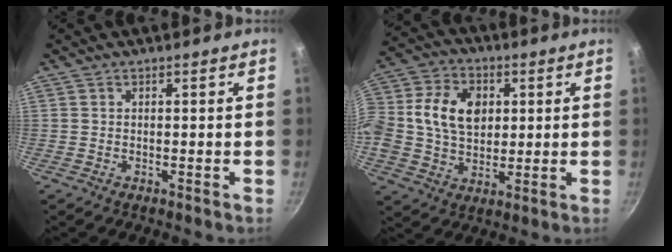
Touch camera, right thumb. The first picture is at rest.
{"total": 16.2, "force": [2.4, 12.2, 10.5], "torque": [-0.188, 0.021, 0.031]}